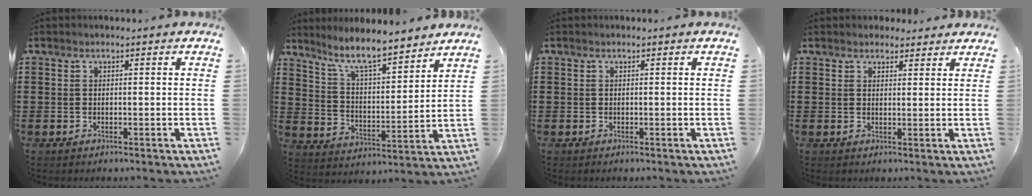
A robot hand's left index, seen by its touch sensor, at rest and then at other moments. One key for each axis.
{"total": 8.2, "fx": 7.1, "fy": 0.9, "fz": 4.0, "tx": -0.102, "ty": -0.035, "tz": 0.125}
{"total": 0.0}
{"total": 2.2, "fx": 2.0, "fy": 0.9, "fz": 0.2, "tx": 0.001, "ty": 0.000, "tz": 0.038}